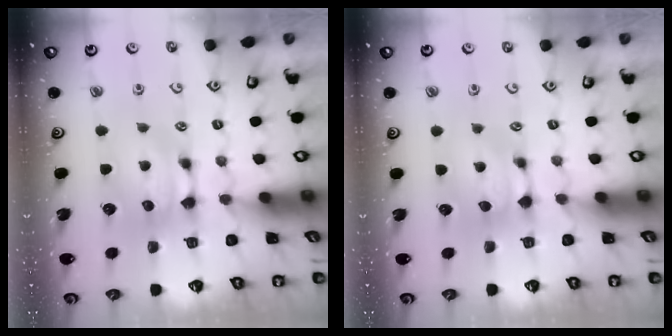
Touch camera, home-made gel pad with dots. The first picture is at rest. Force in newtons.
{"total": 0.7, "press": 0.4, "slide": 0.6}